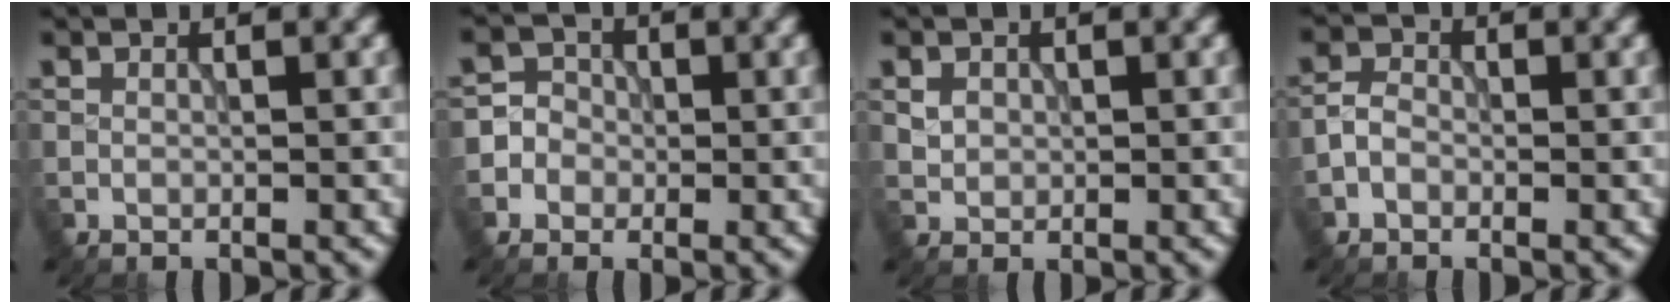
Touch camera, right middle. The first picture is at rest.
{"total": 3.9, "force": [-1.3, 3.7, 0.3], "torque": [0.015, 0.012, -0.039]}
{"total": 1.1, "force": [0.3, 1.1, 0.3], "torque": [-0.006, -0.003, 0.006]}
{"total": 1.7, "force": [-0.8, 1.3, 0.7], "torque": [-0.013, 0.005, -0.022]}